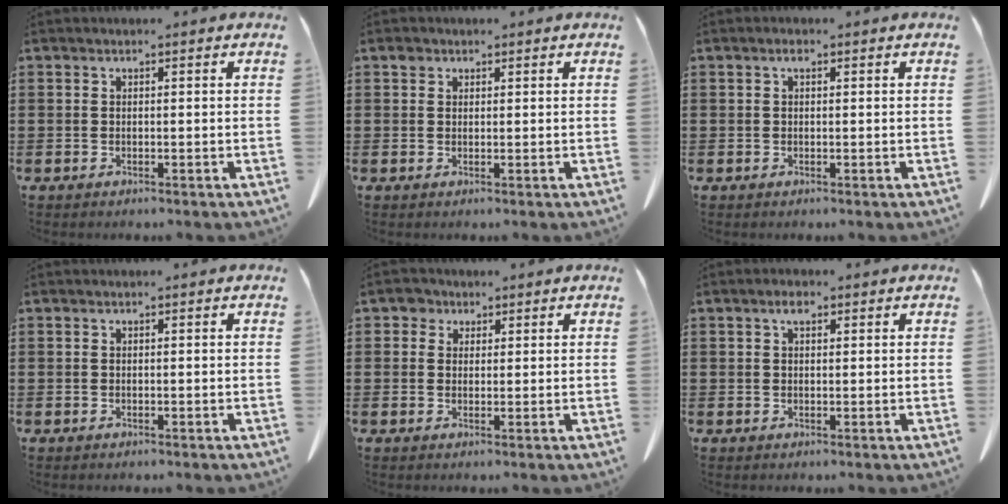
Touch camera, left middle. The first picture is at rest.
{"total": 1.3, "force": [0.8, 1.0, 0.3], "torque": [-0.009, 0.004, 0.016]}
{"total": 0.9, "force": [0.3, 0.4, 0.7], "torque": [-0.016, 0.004, 0.005]}
{"total": 0.0}
{"total": 2.2, "force": [1.4, 1.7, 0.4], "torque": [-0.007, 0.004, 0.023]}
{"total": 2.0, "force": [1.0, 1.0, 1.4], "torque": [-0.032, 0.006, 0.018]}